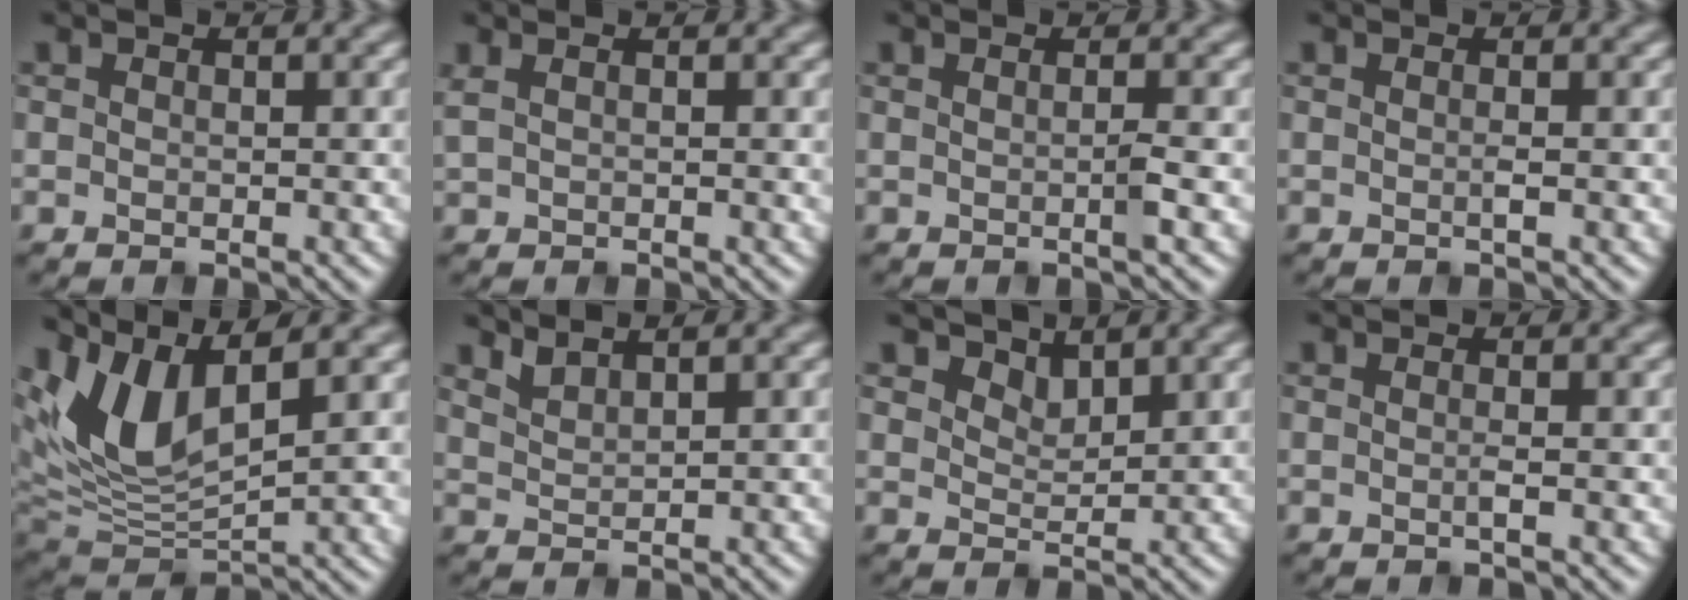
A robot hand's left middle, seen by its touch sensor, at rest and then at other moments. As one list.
[{"total": 1.6, "force": [1.1, 0.5, 1.1], "torque": [-0.014, 0.003, 0.023]}, {"total": 1.6, "force": [-0.1, 0.4, 1.6], "torque": [-0.020, 0.003, -0.008]}, {"total": 0.7, "force": [-0.1, 0.1, 0.7], "torque": [-0.010, 0.002, -0.004]}, {"total": 8.8, "force": [3.9, 4.0, 6.7], "torque": [-0.143, 0.008, 0.075]}, {"total": 1.9, "force": [1.8, 0.3, 0.6], "torque": [-0.012, 0.005, 0.040]}, {"total": 3.1, "force": [2.8, 0.9, 0.8], "torque": [-0.024, -0.015, 0.054]}, {"total": 0.9, "force": [-0.2, 0.2, 0.9], "torque": [-0.010, 0.003, -0.007]}]